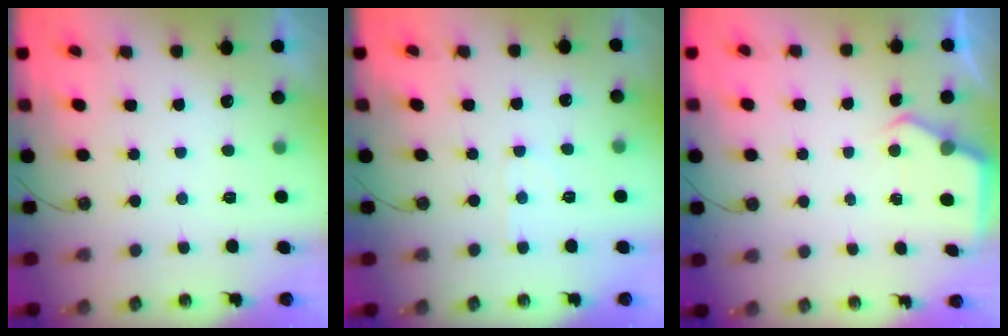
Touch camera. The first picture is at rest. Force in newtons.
{"total": 2.5, "press": 2.5, "slide": 0.4}
{"total": 3.9, "press": 3.9, "slide": 0.4}